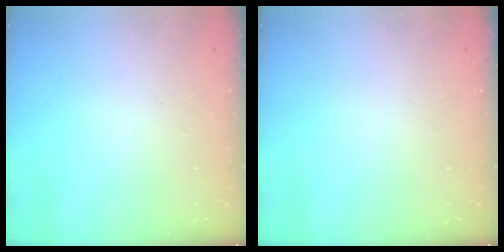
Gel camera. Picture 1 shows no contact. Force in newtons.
{"total": 0.0}